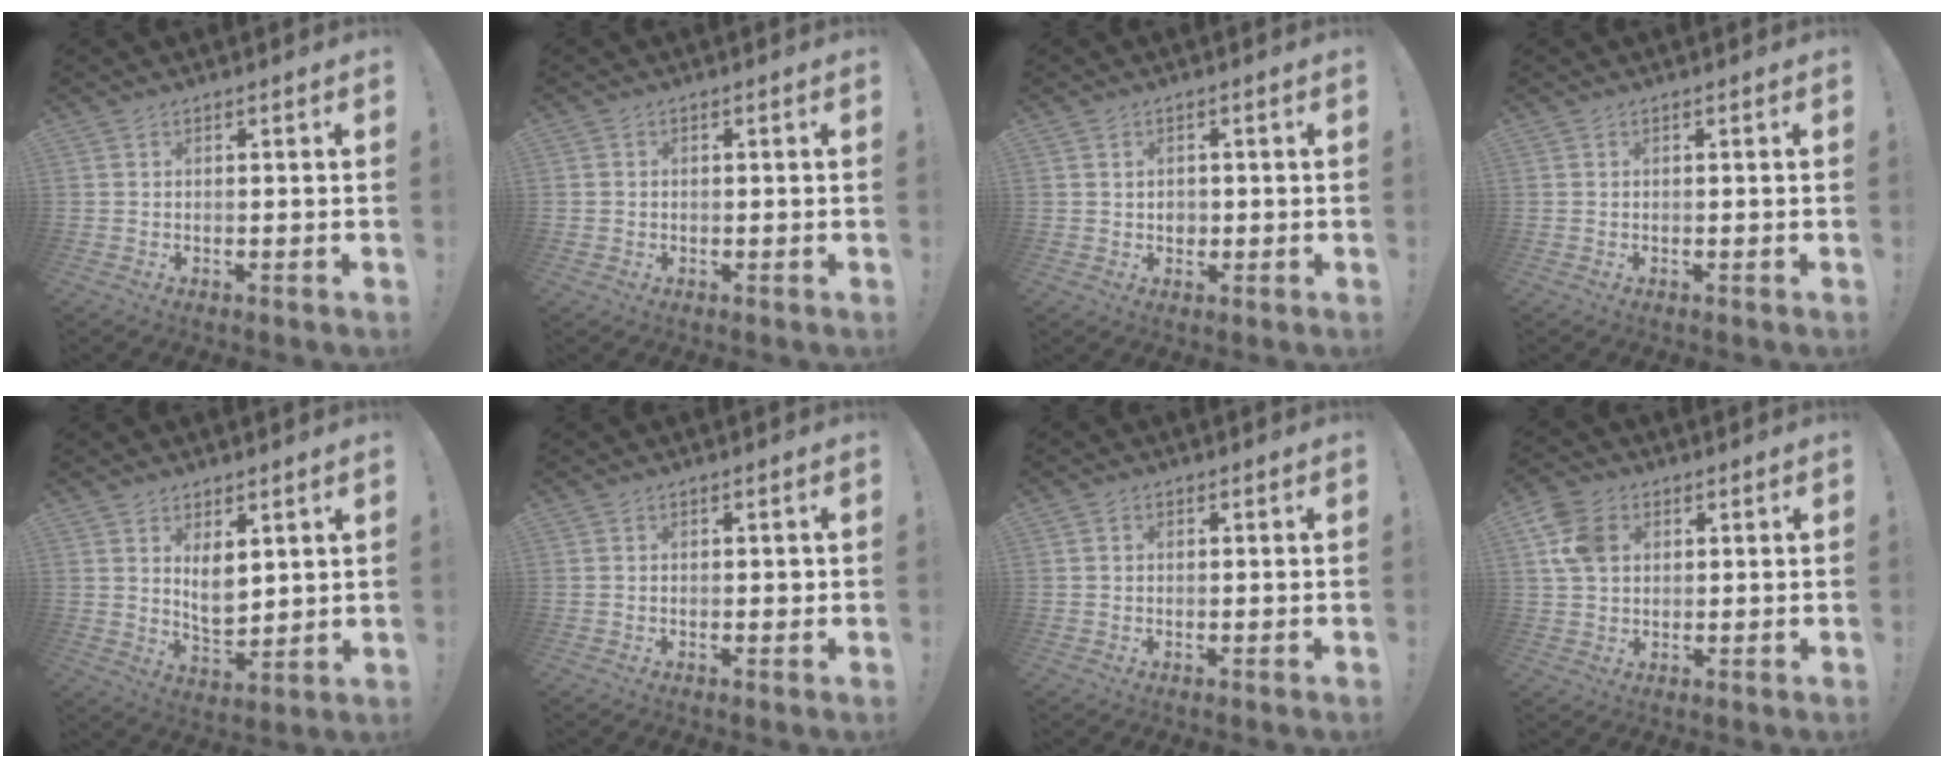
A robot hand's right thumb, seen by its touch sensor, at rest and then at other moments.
{"total": 1.2, "force": [-0.3, 1.1, 0.1], "torque": [0.000, 0.003, -0.006]}
{"total": 2.2, "force": [0.2, 2.1, 0.6], "torque": [-0.001, -0.001, 0.000]}
{"total": 0.0}
{"total": 7.4, "force": [3.6, 4.6, 4.7], "torque": [-0.072, -0.030, 0.066]}
{"total": 0.8, "force": [0.1, 0.6, 0.5], "torque": [0.001, -0.001, 0.000]}
{"total": 1.0, "force": [0.1, 1.0, 0.3], "torque": [-0.006, 0.005, 0.001]}
{"total": 9.7, "force": [2.6, 7.3, 5.8], "torque": [-0.104, 0.008, 0.053]}